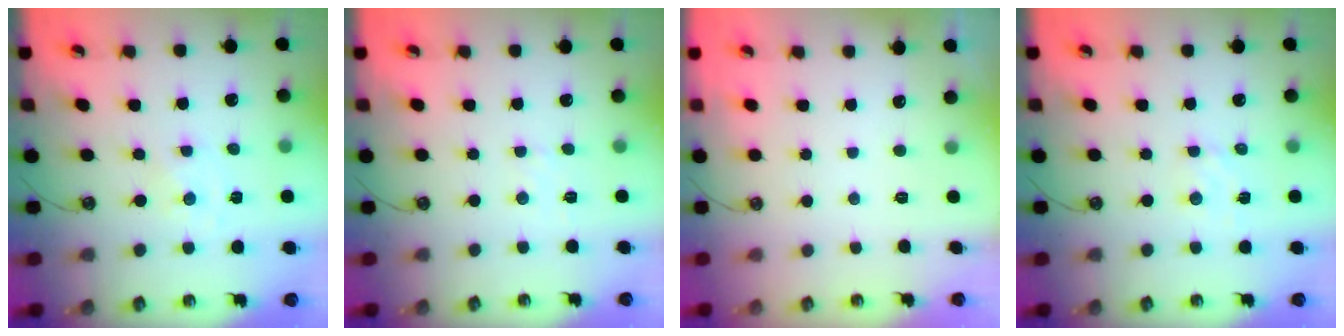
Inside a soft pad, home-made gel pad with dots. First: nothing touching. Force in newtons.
{"total": 2.2, "press": 2.2, "slide": 0.3}
{"total": 0.0}
{"total": 3.3, "press": 3.3, "slide": 0.3}